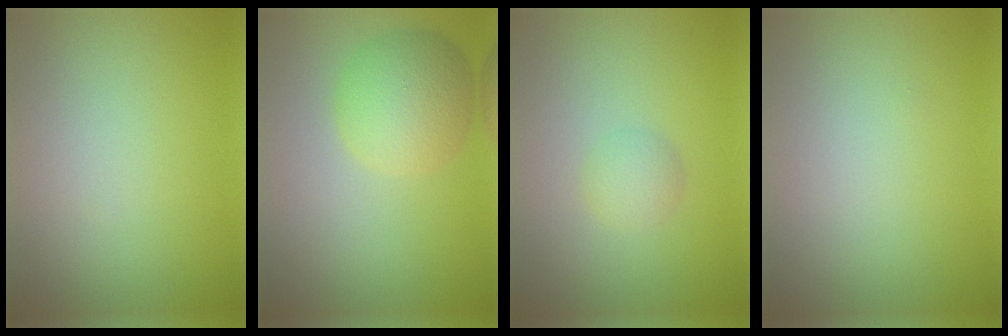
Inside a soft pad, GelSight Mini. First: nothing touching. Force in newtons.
{"total": 5.2, "press": 5.2, "slide": 0.2}
{"total": 1.7, "press": 1.7, "slide": 0.1}
{"total": 0.0}